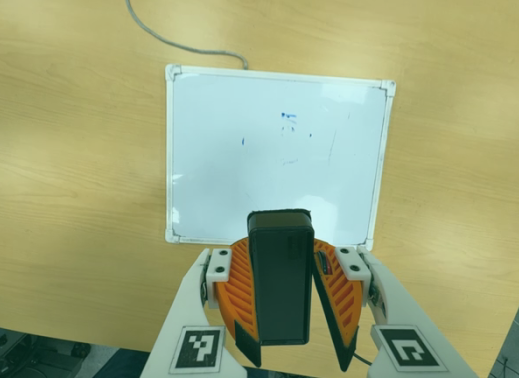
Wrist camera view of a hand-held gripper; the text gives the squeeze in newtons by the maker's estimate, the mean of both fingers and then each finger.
{"total": 9.0, "left": 9.2, "right": 8.9}